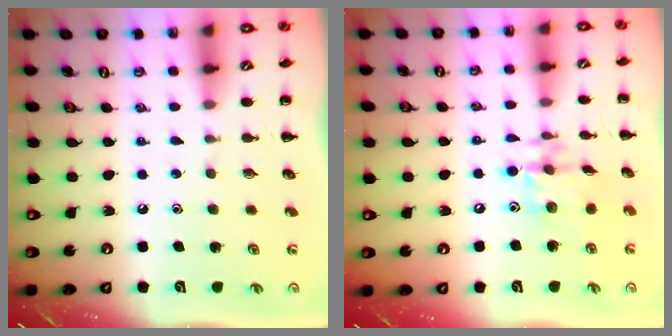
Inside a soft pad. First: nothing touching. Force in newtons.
{"total": 11.4, "press": 11.4, "slide": 1.4}